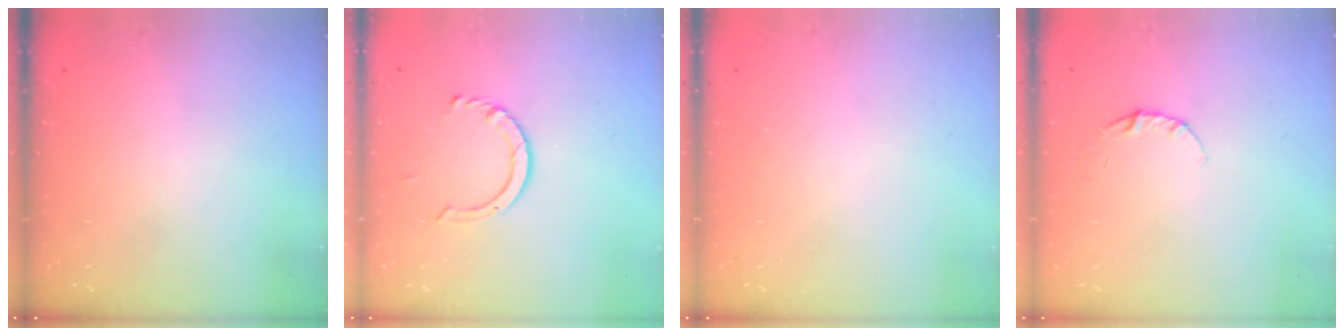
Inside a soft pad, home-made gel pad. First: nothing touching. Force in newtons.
{"total": 4.0, "press": 3.9, "slide": 0.5}
{"total": 0.0}
{"total": 3.8, "press": 3.8, "slide": 0.4}